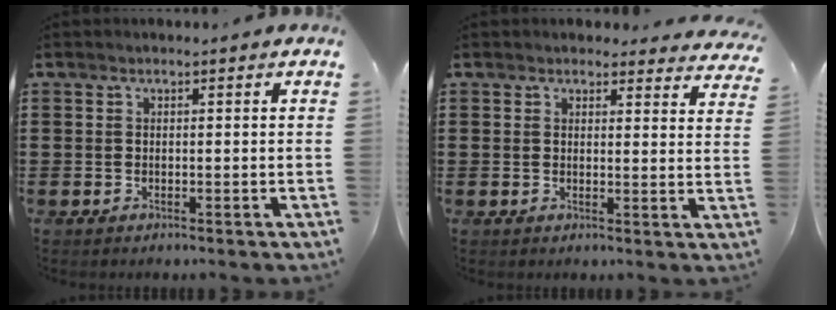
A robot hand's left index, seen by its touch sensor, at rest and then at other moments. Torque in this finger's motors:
{"motor_torque": [2.13, -0.01, 0.04, -0.04]}